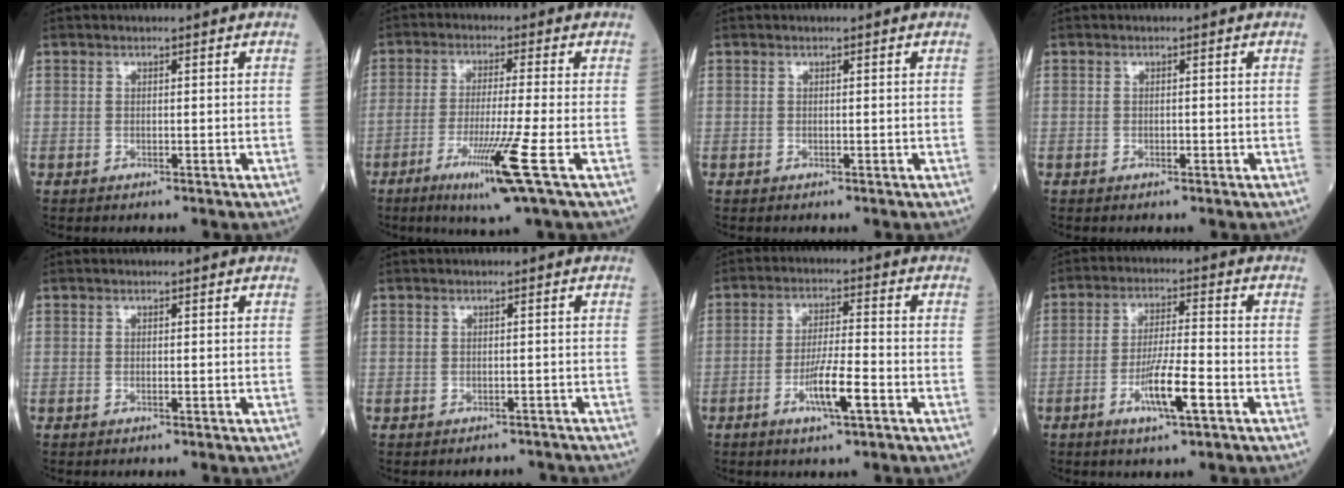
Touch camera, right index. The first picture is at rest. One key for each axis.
{"total": 9.6, "fx": -4.2, "fy": -1.6, "fz": 8.4, "tx": -0.154, "ty": -0.034, "tz": -0.080}
{"total": 0.0}
{"total": 0.7, "fx": -0.3, "fy": 0.3, "fz": 0.5, "tx": -0.012, "ty": -0.002, "tz": -0.005}
{"total": 0.0}
{"total": 2.7, "fx": -2.5, "fy": 0.9, "fz": 0.1, "tx": 0.003, "ty": -0.001, "tz": -0.031}
{"total": 6.9, "fx": -3.0, "fy": 0.6, "fz": 6.2, "tx": -0.118, "ty": -0.007, "tz": -0.054}
{"total": 7.5, "fx": -3.2, "fy": 0.6, "fz": 6.7, "tx": -0.127, "ty": -0.007, "tz": -0.058}